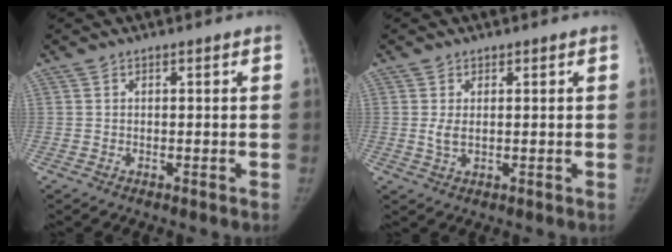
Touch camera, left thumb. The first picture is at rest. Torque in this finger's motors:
{"motor_torque": [-0.23, 0.33, 0.62, -0.02, 0.01]}